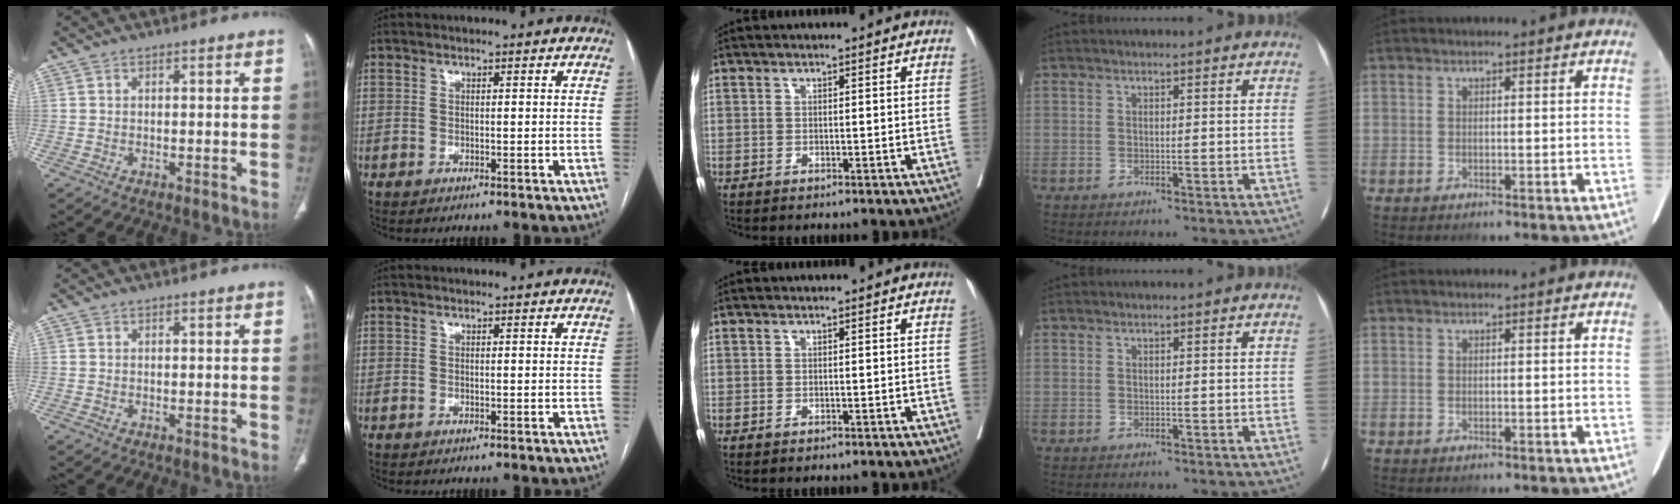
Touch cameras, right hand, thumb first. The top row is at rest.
{}